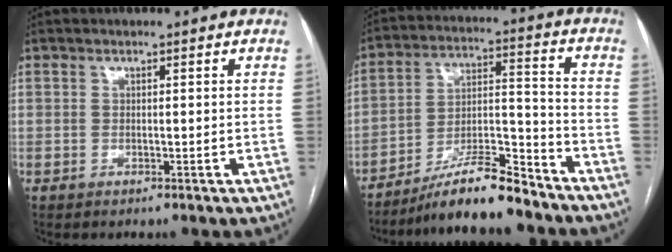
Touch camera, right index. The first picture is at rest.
{"total": 12.9, "force": [-10.8, 1.5, 6.9], "torque": [-0.112, 0.011, -0.185]}